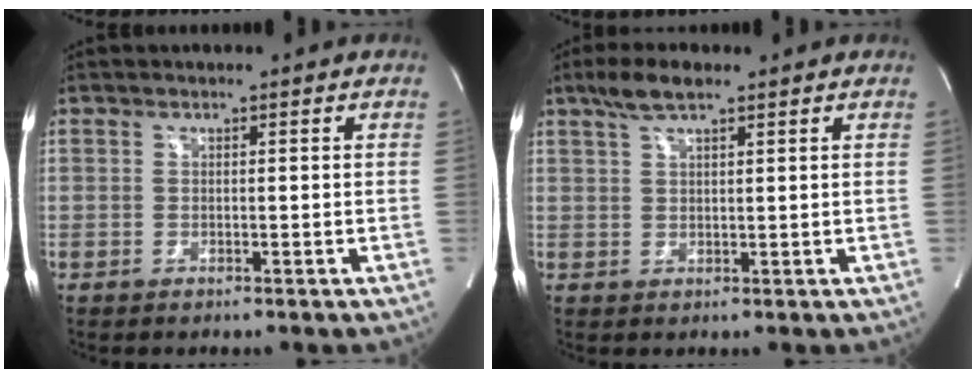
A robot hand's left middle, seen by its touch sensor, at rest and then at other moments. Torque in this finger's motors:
{"motor_torque": [0.38, -0.07, 0.00, 0.02]}